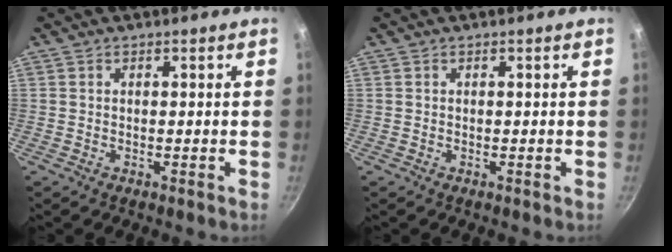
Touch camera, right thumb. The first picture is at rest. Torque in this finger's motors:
{"motor_torque": [0.00, 0.00, 0.00, 0.00, 0.00]}